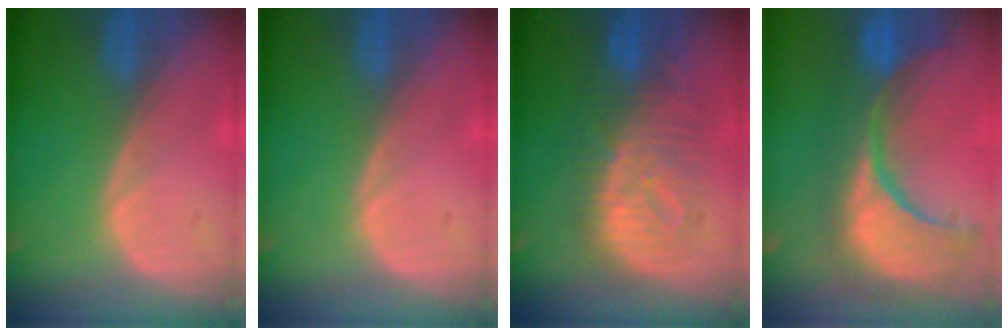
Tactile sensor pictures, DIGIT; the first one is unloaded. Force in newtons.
{"total": 0.0}
{"total": 8.9, "press": 8.9, "slide": 0.3}
{"total": 13.6, "press": 11.8, "slide": 6.8}